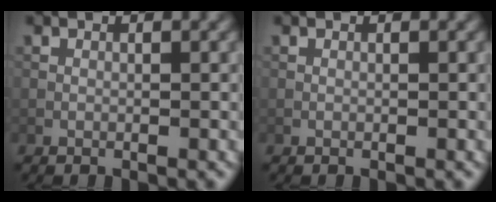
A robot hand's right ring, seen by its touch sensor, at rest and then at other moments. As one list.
[{"total": 0.0}]